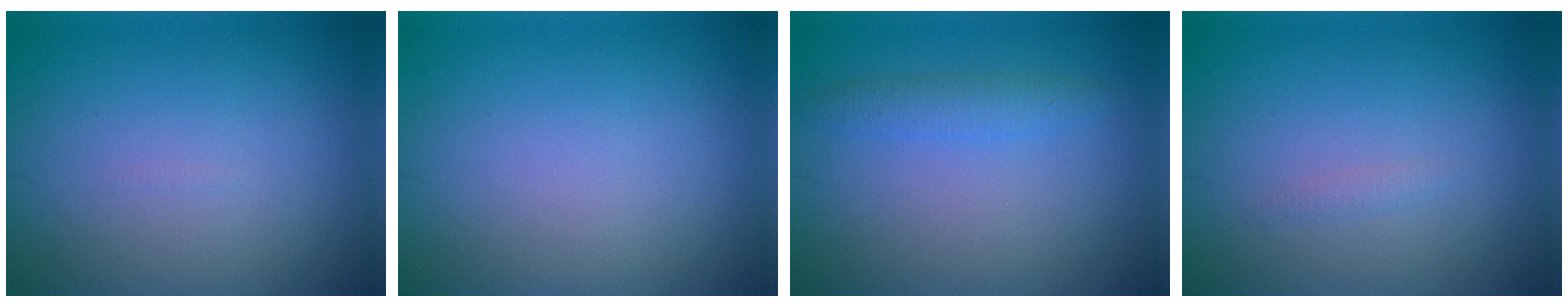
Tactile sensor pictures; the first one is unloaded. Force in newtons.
{"total": 0.0}
{"total": 1.8, "press": 1.8, "slide": 0.1}
{"total": 0.5, "press": 0.5, "slide": 0.1}